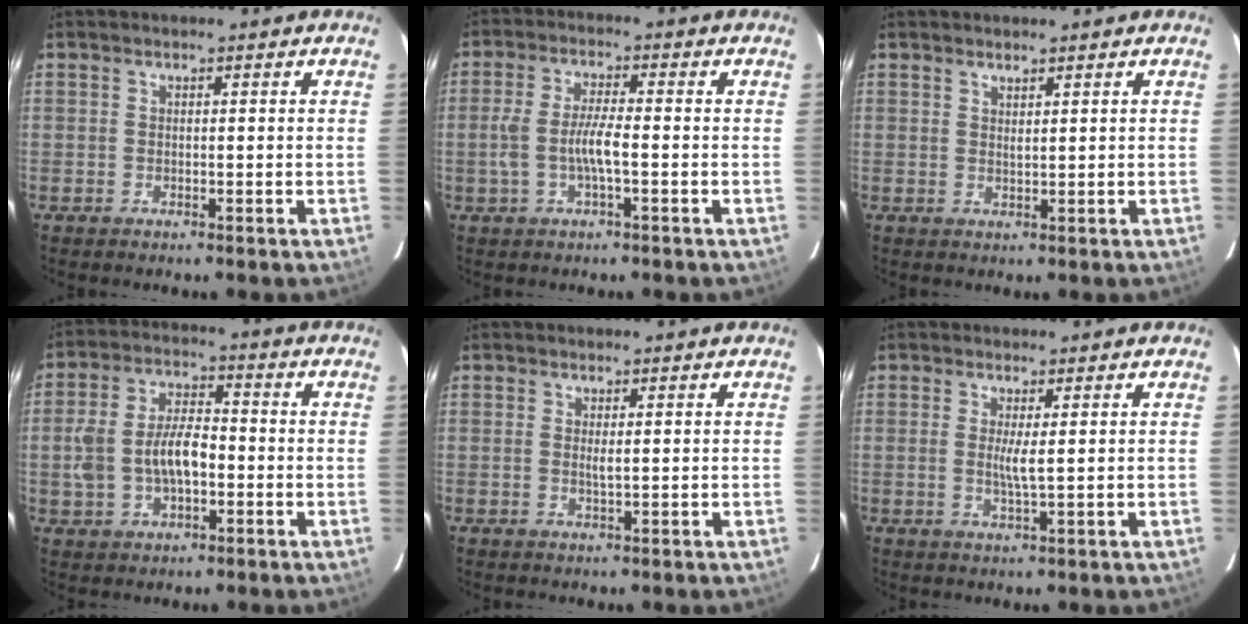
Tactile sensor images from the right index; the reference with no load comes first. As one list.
[{"total": 6.2, "force": [-1.5, 1.1, 5.9], "torque": [-0.122, 0.002, -0.027]}, {"total": 1.3, "force": [1.2, 0.2, 0.6], "torque": [-0.011, -0.001, 0.019]}, {"total": 10.3, "force": [-1.9, 5.7, 8.3], "torque": [-0.174, 0.014, -0.028]}, {"total": 1.3, "force": [0.2, 0.1, 1.3], "torque": [-0.024, -0.002, 0.002]}, {"total": 2.8, "force": [0.3, -0.1, 2.8], "torque": [-0.052, -0.006, 0.004]}]